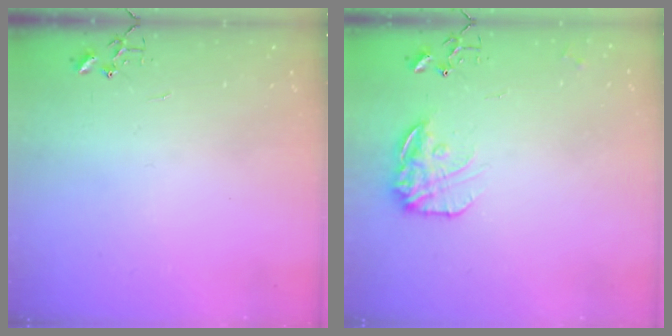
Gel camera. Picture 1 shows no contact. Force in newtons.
{"total": 13.7, "press": 13.7, "slide": 0.9}